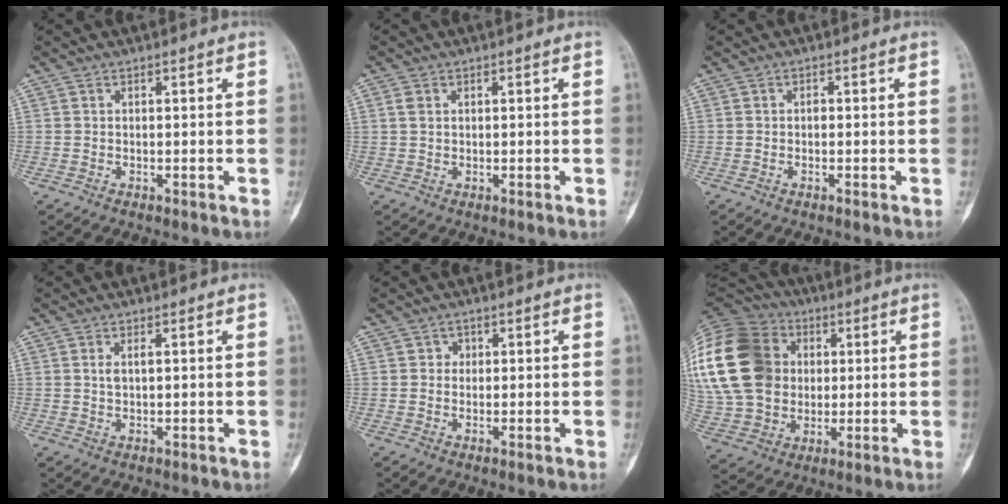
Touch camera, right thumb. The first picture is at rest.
{"total": 1.7, "force": [0.6, 1.3, 1.0], "torque": [-0.020, 0.003, 0.016]}
{"total": 0.6, "force": [-0.1, 0.4, 0.5], "torque": [-0.004, 0.001, -0.005]}
{"total": 1.8, "force": [0.5, 0.7, 1.6], "torque": [-0.030, 0.000, 0.011]}
{"total": 1.5, "force": [0.3, 1.4, 0.4], "torque": [0.006, 0.003, 0.000]}
{"total": 29.7, "force": [5.3, 23.9, 16.9], "torque": [-0.390, 0.054, 0.114]}